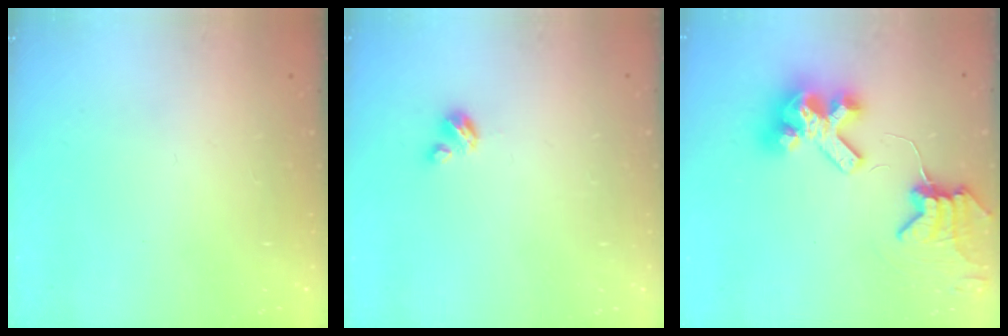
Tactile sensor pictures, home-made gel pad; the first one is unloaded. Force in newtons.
{"total": 2.9, "press": 2.9, "slide": 0.3}
{"total": 10.6, "press": 10.5, "slide": 1.4}